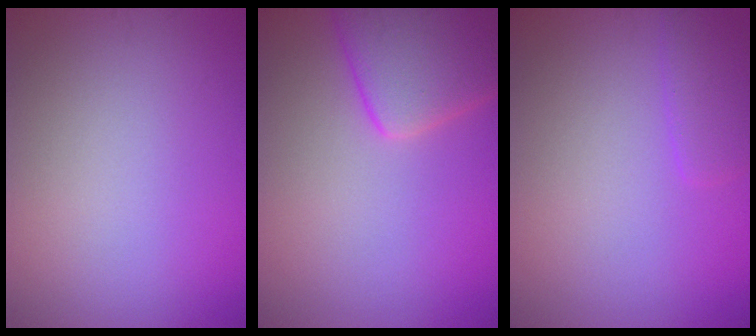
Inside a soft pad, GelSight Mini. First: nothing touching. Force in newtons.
{"total": 5.9, "press": 5.9, "slide": 0.5}
{"total": 2.0, "press": 2.0, "slide": 0.2}